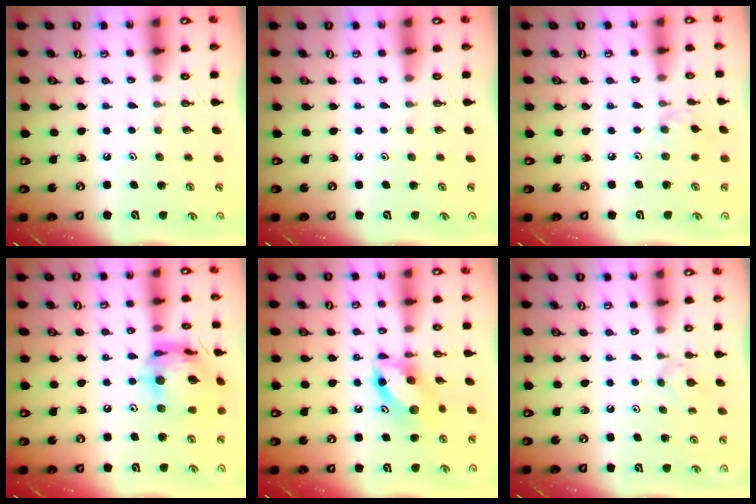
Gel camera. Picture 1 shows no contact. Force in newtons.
{"total": 0.0}
{"total": 1.4, "press": 1.4, "slide": 0.4}
{"total": 16.5, "press": 16.5, "slide": 1.2}
{"total": 11.2, "press": 11.1, "slide": 1.6}
{"total": 3.3, "press": 3.2, "slide": 0.6}